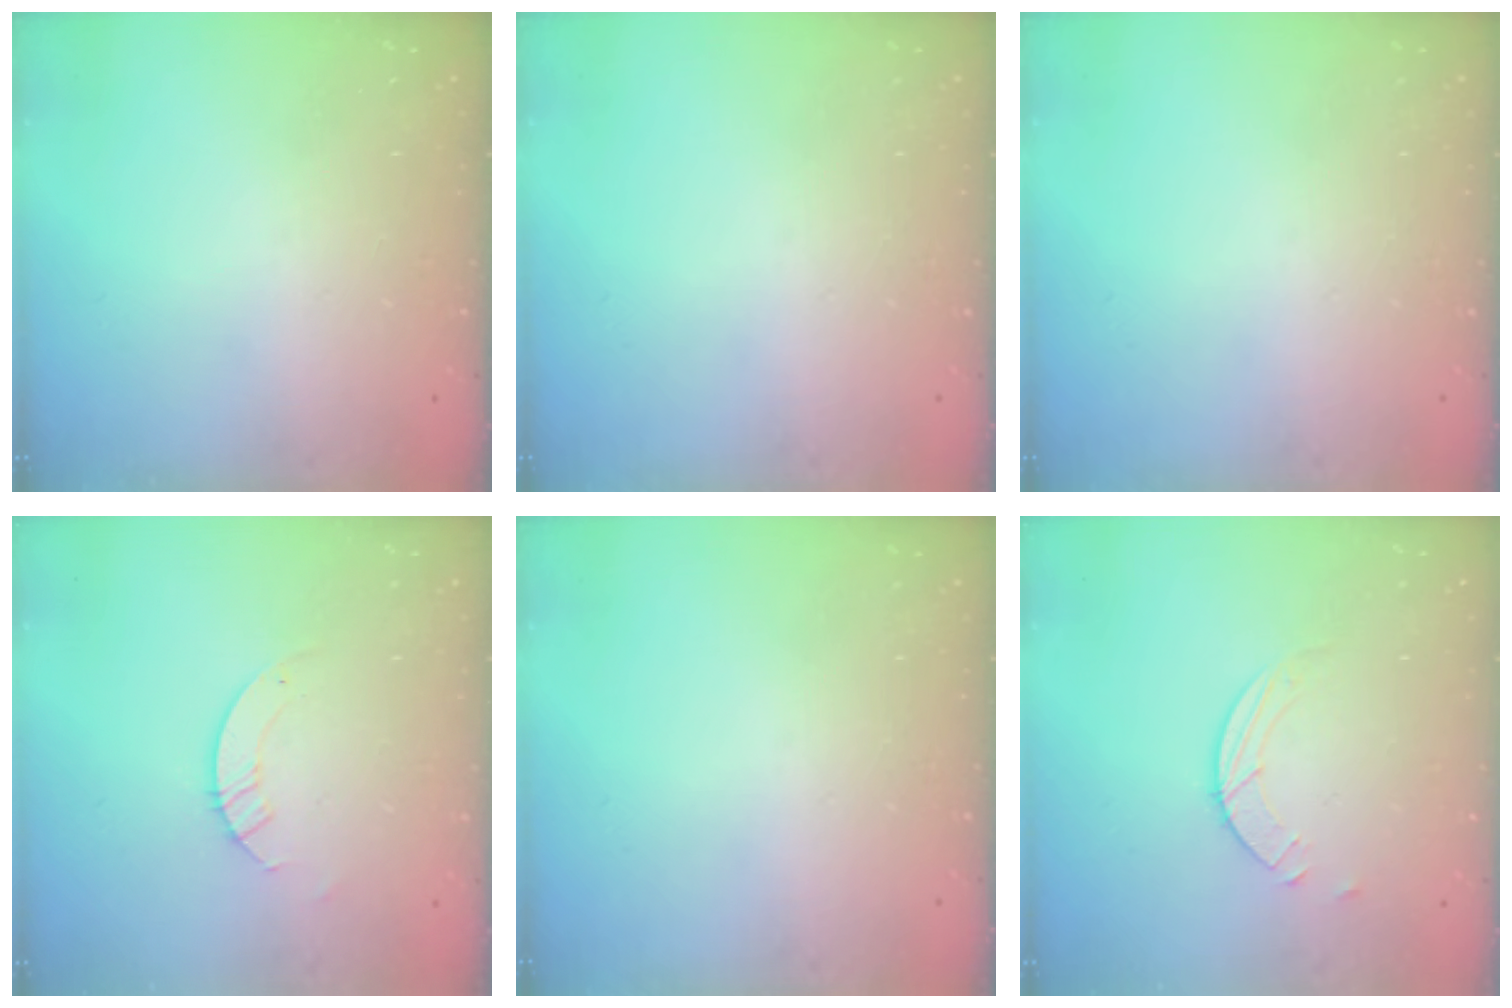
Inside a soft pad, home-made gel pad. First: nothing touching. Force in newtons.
{"total": 0.0}
{"total": 0.0}
{"total": 3.2, "press": 3.2, "slide": 0.3}
{"total": 0.0}
{"total": 2.6, "press": 2.6, "slide": 0.3}